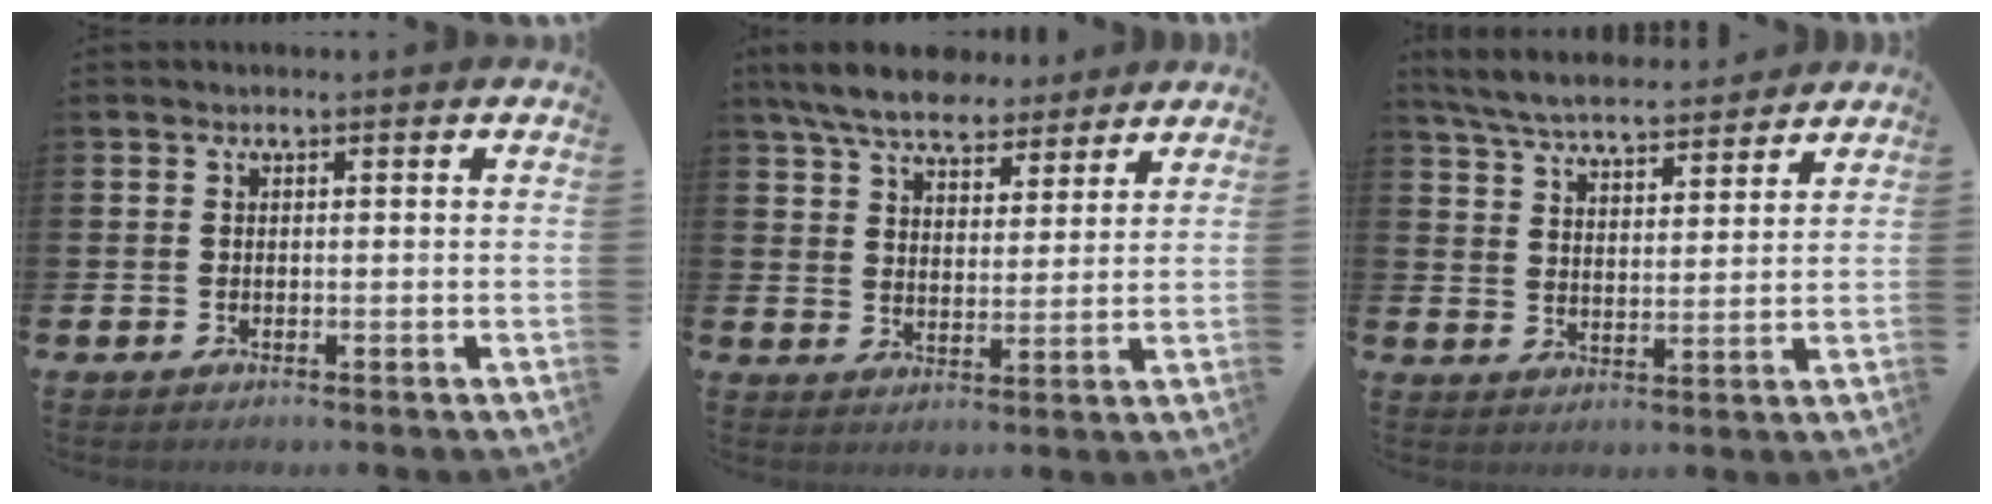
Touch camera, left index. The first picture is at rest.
{"total": 7.4, "force": [6.7, 2.3, 2.1], "torque": [-0.067, -0.028, 0.121]}
{"total": 6.5, "force": [6.2, 1.0, 1.5], "torque": [-0.059, -0.033, 0.111]}